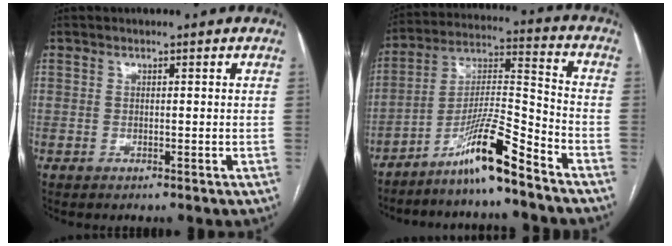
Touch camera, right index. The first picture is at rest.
{"total": 11.4, "force": [-8.6, -0.6, 7.4], "torque": [-0.141, 0.002, -0.155]}